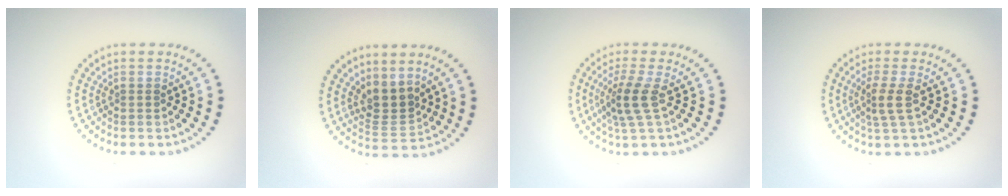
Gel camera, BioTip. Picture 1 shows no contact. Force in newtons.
{"total": 2.8, "press": 2.1, "slide": 1.9}
{"total": 3.0, "press": 2.3, "slide": 1.8}
{"total": 2.4, "press": 1.7, "slide": 1.6}